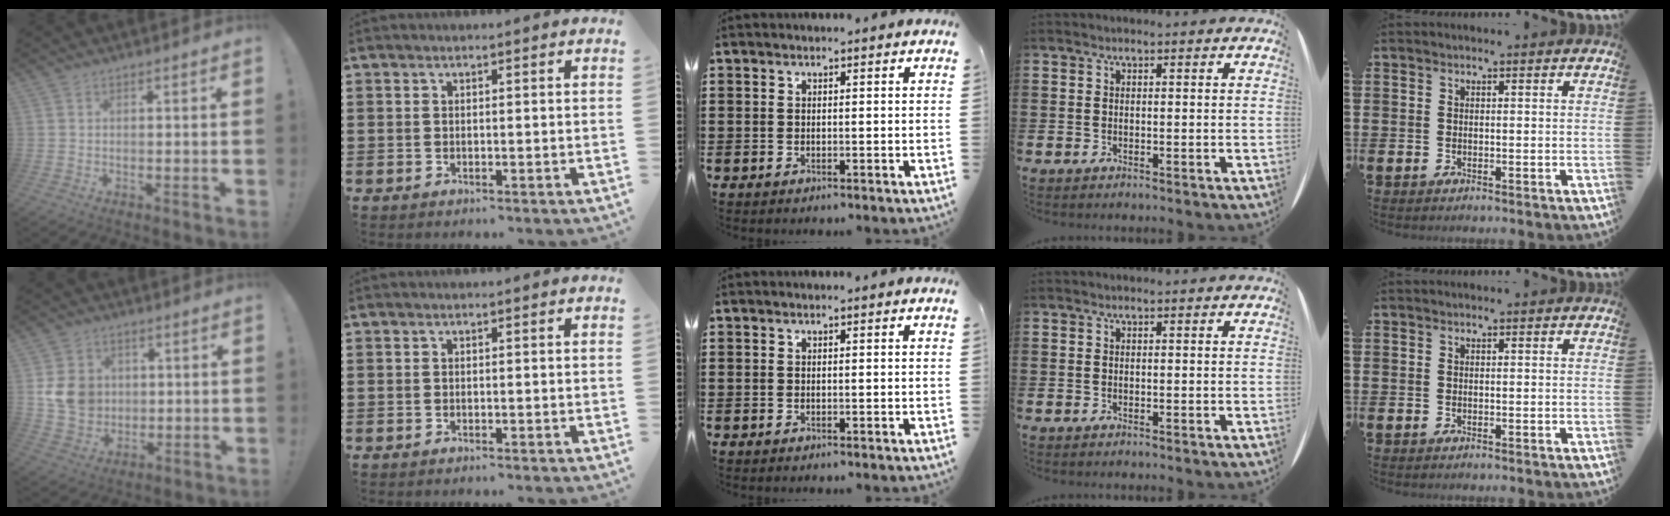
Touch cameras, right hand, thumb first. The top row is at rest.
{"thumb": {"total": 9.3, "force": [1.4, 8.3, 4.1], "torque": [-0.067, 0.000, 0.033]}}